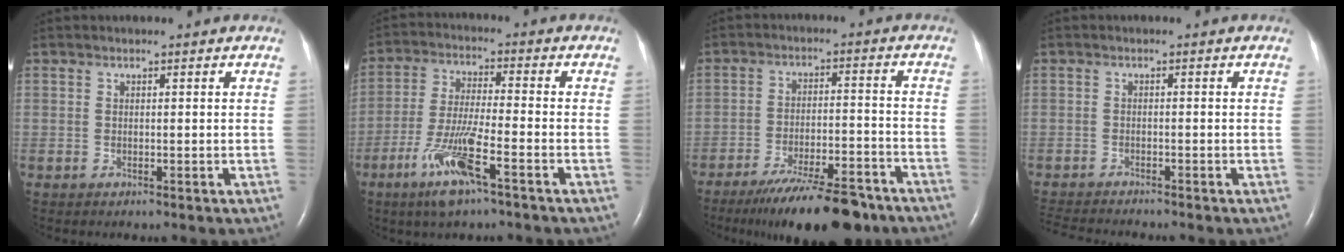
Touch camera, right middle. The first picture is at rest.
{"total": 9.7, "force": [-5.2, 0.6, 8.2], "torque": [-0.171, -0.015, -0.098]}
{"total": 15.1, "force": [-12.1, 2.9, 8.6], "torque": [-0.117, -0.009, -0.187]}
{"total": 7.0, "force": [-6.5, 0.4, 2.4], "torque": [-0.041, -0.019, -0.106]}